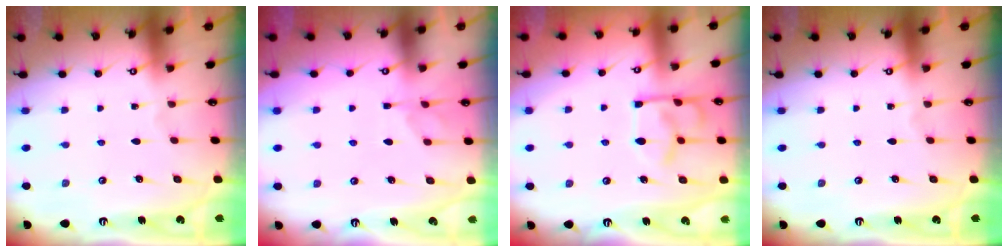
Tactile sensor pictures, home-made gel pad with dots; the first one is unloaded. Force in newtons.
{"total": 1.2, "press": 0.5, "slide": 1.1}
{"total": 8.9, "press": 8.8, "slide": 1.2}
{"total": 0.0}